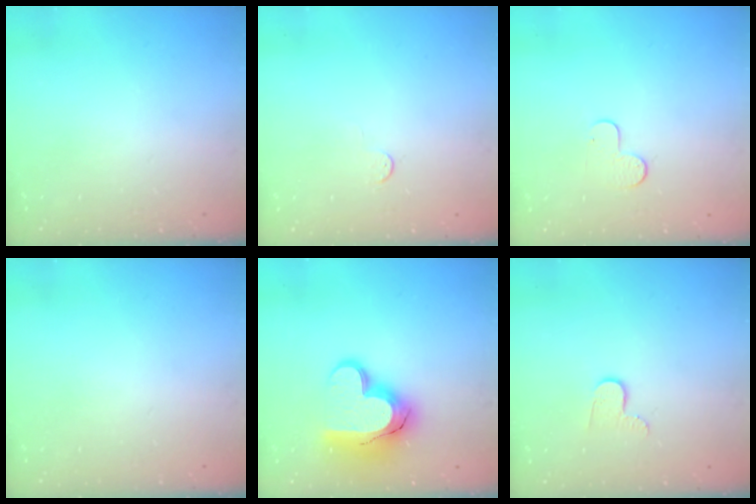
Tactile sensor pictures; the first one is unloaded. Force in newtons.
{"total": 2.8, "press": 2.8, "slide": 0.4}
{"total": 5.9, "press": 5.9, "slide": 0.4}
{"total": 0.0}
{"total": 16.9, "press": 16.9, "slide": 1.3}
{"total": 4.6, "press": 4.6, "slide": 0.5}